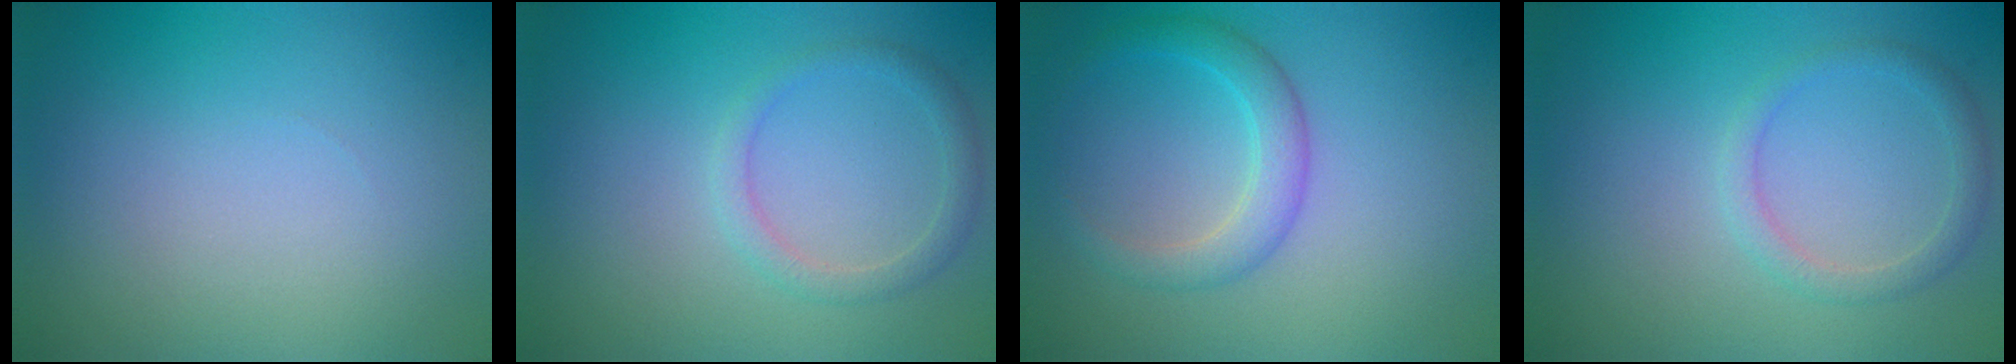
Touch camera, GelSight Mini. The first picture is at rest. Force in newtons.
{"total": 1.8, "press": 1.8, "slide": 0.0}
{"total": 2.9, "press": 2.9, "slide": 0.1}
{"total": 1.8, "press": 1.8, "slide": 0.0}